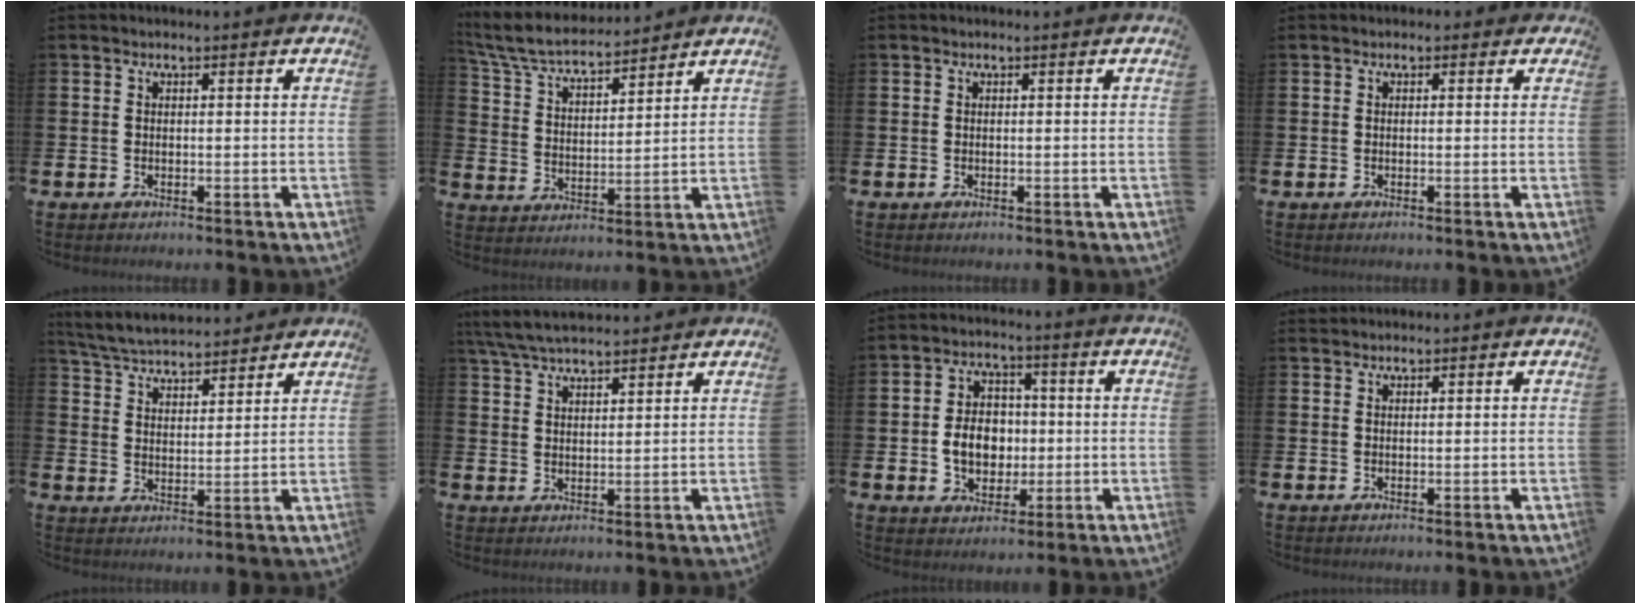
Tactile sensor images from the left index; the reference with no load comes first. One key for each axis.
{"total": 6.7, "fx": 6.3, "fy": 1.2, "fz": 2.0, "tx": -0.071, "ty": -0.036, "tz": 0.111}
{"total": 0.0}
{"total": 0.6, "fx": -0.2, "fy": 0.5, "fz": 0.1, "tx": 0.004, "ty": 0.006, "tz": -0.007}
{"total": 5.6, "fx": 5.5, "fy": 0.7, "fz": 0.7, "tx": -0.037, "ty": -0.030, "tz": 0.098}
{"total": 5.6, "fx": 5.3, "fy": 0.8, "fz": 1.6, "tx": -0.052, "ty": -0.018, "tz": 0.099}
{"total": 6.3, "fx": -0.4, "fy": 5.2, "fz": 3.6, "tx": -0.063, "ty": 0.010, "tz": -0.014}
{"total": 1.1, "fx": 1.0, "fy": 0.3, "fz": -0.1, "tx": 0.009, "ty": 0.000, "tz": 0.018}